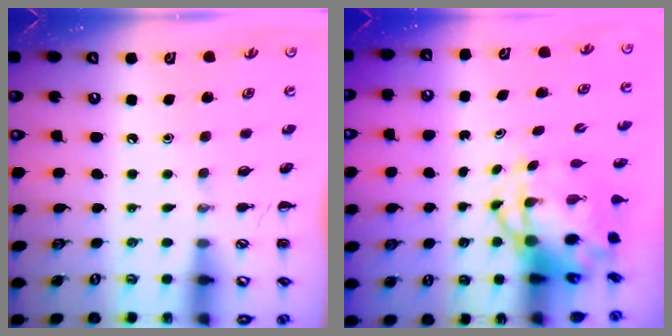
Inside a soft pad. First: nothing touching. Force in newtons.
{"total": 6.6, "press": 6.3, "slide": 1.8}